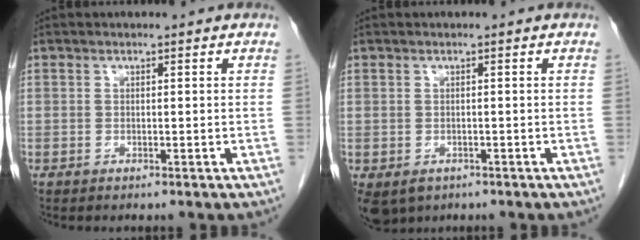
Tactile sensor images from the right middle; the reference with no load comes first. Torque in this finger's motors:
{"motor_torque": [0.49, -0.29, 0.03, 0.04]}